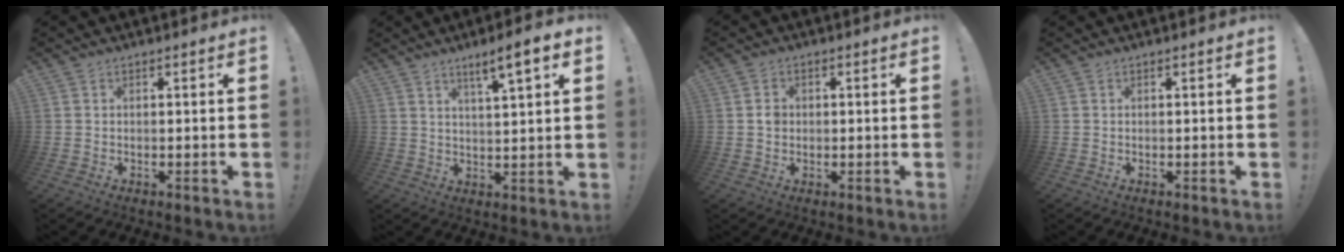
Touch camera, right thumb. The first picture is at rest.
{"total": 7.1, "force": [4.4, 0.5, 5.6], "torque": [-0.073, -0.025, 0.065]}
{"total": 2.4, "force": [-0.2, 2.0, 1.2], "torque": [-0.005, -0.001, -0.009]}
{"total": 0.0}